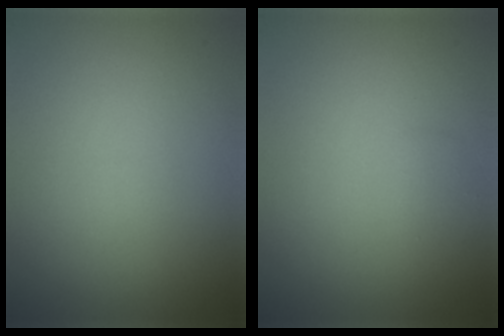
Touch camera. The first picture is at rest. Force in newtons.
{"total": 0.6, "press": 0.6, "slide": 0.0}